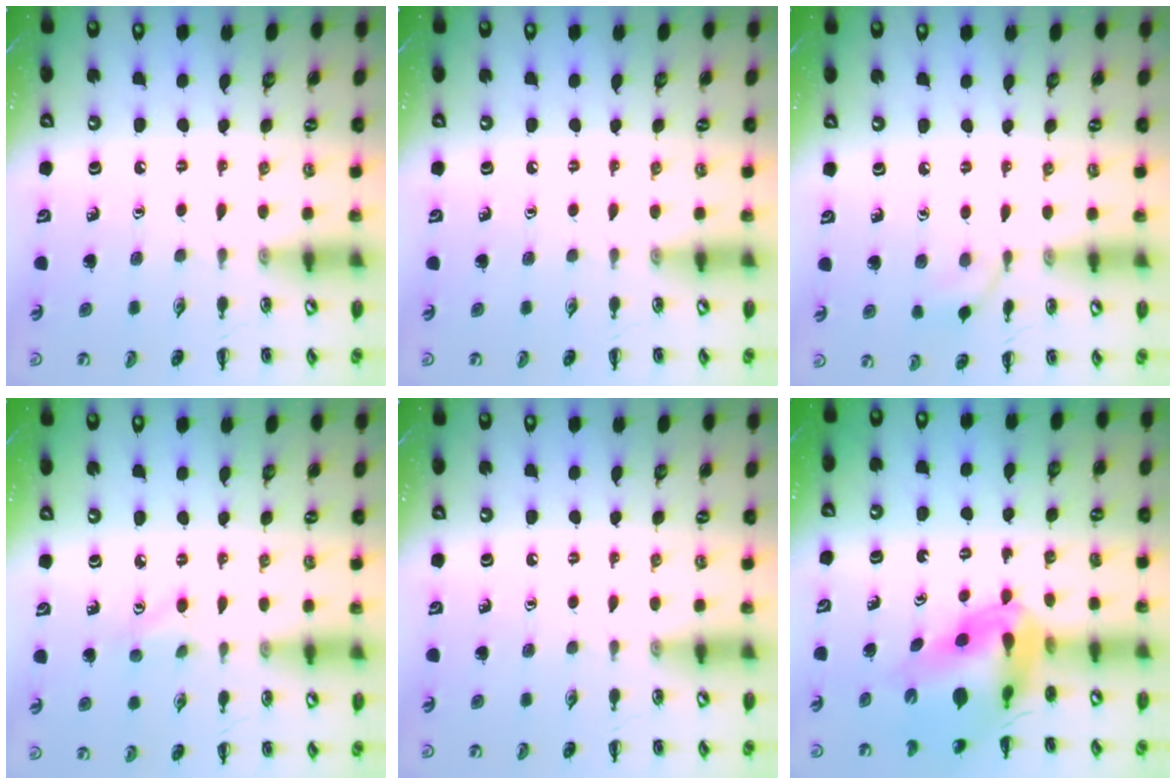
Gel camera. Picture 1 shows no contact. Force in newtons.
{"total": 0.0}
{"total": 5.6, "press": 5.4, "slide": 1.6}
{"total": 3.4, "press": 3.3, "slide": 1.0}
{"total": 0.0}
{"total": 9.5, "press": 9.0, "slide": 3.0}